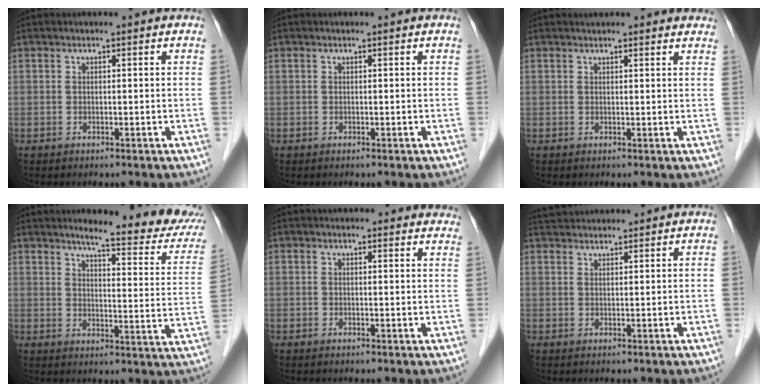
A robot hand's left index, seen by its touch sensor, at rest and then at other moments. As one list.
[{"total": 0.0}, {"total": 7.6, "force": [6.9, 1.6, 2.9], "torque": [-0.032, 0.021, 0.074]}, {"total": 17.2, "force": [15.0, 1.7, 8.2], "torque": [-0.093, -0.051, 0.170]}, {"total": 8.2, "force": [7.6, 2.3, 2.2], "torque": [-0.005, 0.015, 0.068]}, {"total": 5.2, "force": [5.1, 0.5, 1.1], "torque": [-0.022, 0.041, 0.085]}]